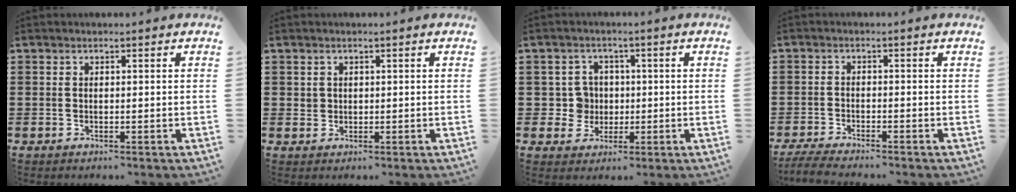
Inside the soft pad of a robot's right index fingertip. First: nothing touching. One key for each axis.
{"total": 1.1, "fx": 0.5, "fy": 1.0, "fz": 0.2, "tx": -0.007, "ty": 0.003, "tz": 0.010}
{"total": 4.7, "fx": -0.1, "fy": 4.5, "fz": 1.5, "tx": -0.049, "ty": 0.014, "tz": -0.002}
{"total": 3.1, "fx": -2.9, "fy": 0.0, "fz": 0.8, "tx": -0.028, "ty": -0.008, "tz": -0.063}